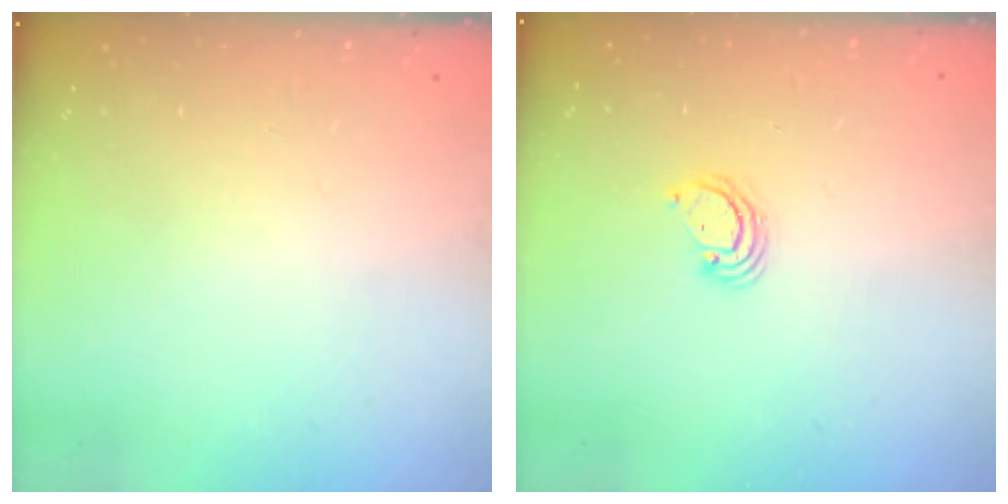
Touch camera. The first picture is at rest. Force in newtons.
{"total": 2.7, "press": 2.7, "slide": 0.2}